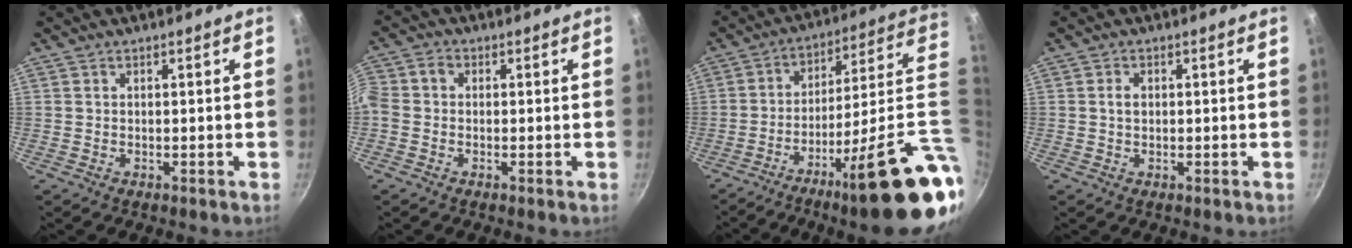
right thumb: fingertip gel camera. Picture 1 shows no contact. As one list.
[{"total": 5.0, "force": [-0.7, 3.9, 3.0], "torque": [-0.077, 0.018, -0.032]}, {"total": 25.4, "force": [-9.2, 3.0, 23.5], "torque": [-0.287, 0.035, -0.140]}, {"total": 1.9, "force": [0.2, 1.4, 1.3], "torque": [-0.018, 0.005, 0.003]}]